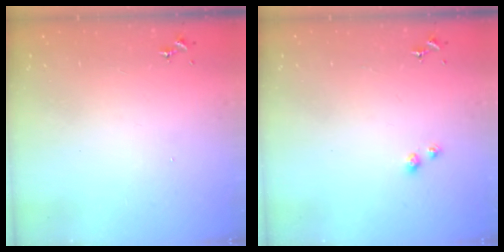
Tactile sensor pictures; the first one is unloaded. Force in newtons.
{"total": 2.6, "press": 2.6, "slide": 0.6}